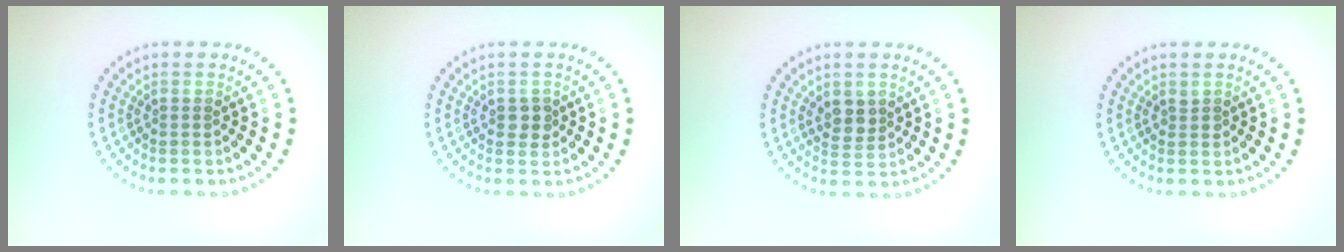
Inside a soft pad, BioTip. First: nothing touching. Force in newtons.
{"total": 1.4, "press": 1.4, "slide": 0.2}
{"total": 2.1, "press": 1.9, "slide": 0.9}
{"total": 0.5, "press": 0.5, "slide": 0.1}